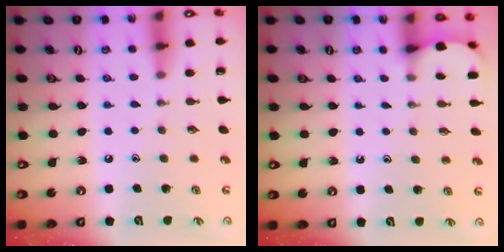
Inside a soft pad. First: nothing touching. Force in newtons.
{"total": 1.8, "press": 1.7, "slide": 0.2}